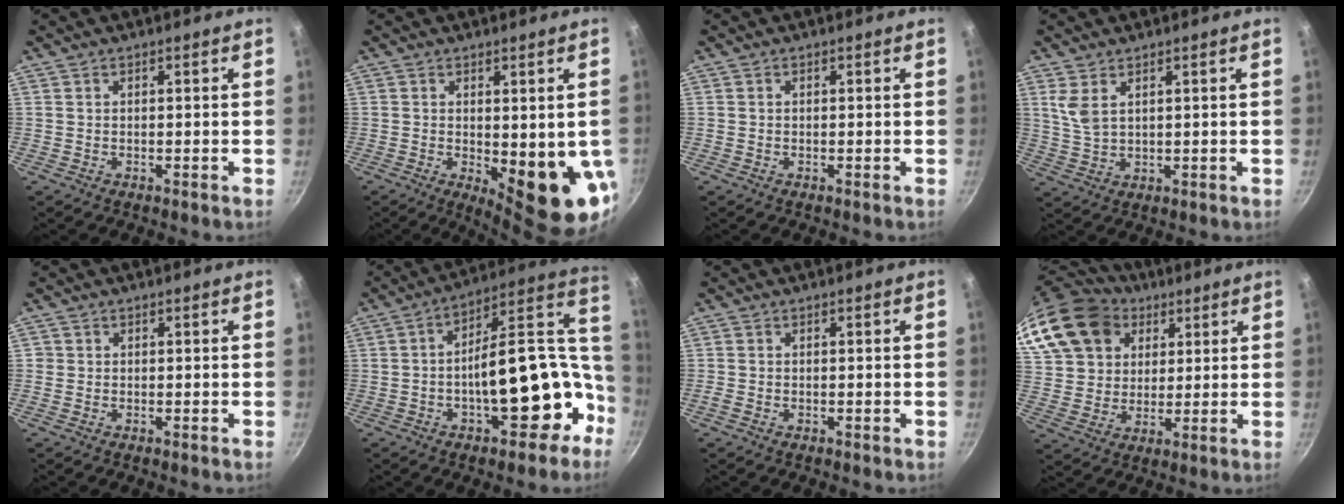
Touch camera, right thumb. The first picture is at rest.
{"total": 12.4, "force": [-1.4, 4.1, 11.6], "torque": [-0.131, -0.023, -0.005]}
{"total": 0.0}
{"total": 4.7, "force": [2.2, 2.6, 3.3], "torque": [-0.061, -0.016, 0.049]}
{"total": 0.7, "force": [-0.1, 0.7, 0.1], "torque": [0.001, 0.001, -0.004]}
{"total": 23.0, "force": [-5.7, 11.9, 18.8], "torque": [-0.199, 0.085, -0.072]}
{"total": 1.0, "force": [-0.4, 0.6, 0.6], "torque": [-0.013, 0.001, -0.011]}
{"total": 21.9, "force": [10.2, 16.5, 10.1], "torque": [-0.212, 0.019, 0.193]}